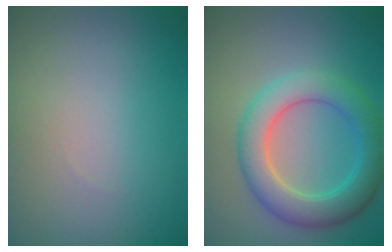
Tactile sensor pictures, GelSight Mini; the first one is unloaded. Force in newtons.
{"total": 5.6, "press": 5.6, "slide": 0.2}